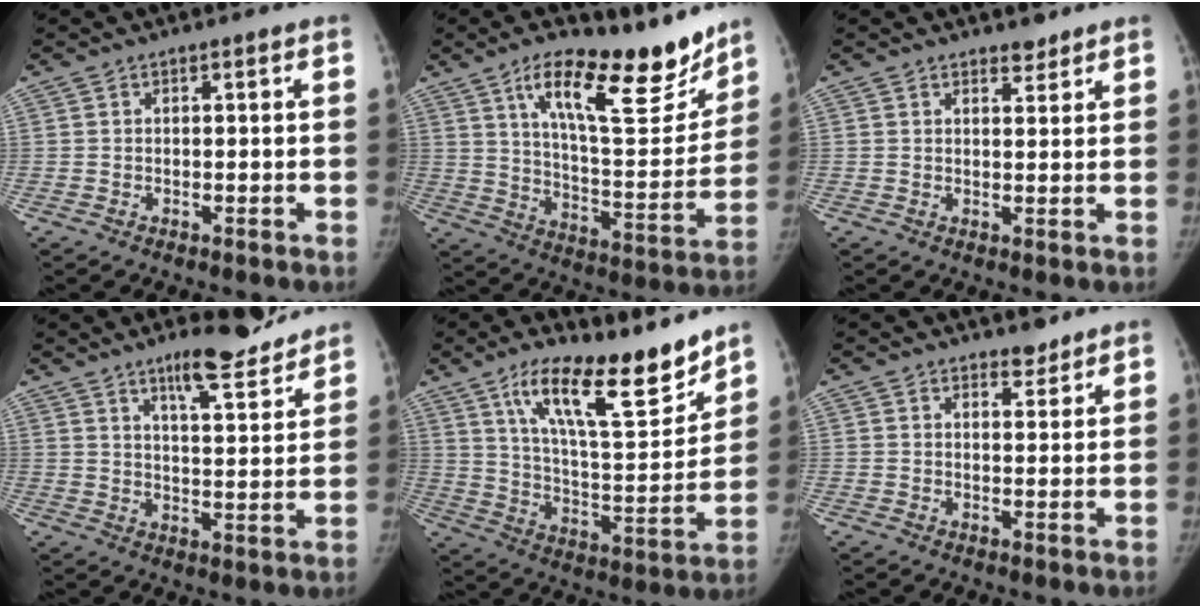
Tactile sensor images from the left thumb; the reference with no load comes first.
{"total": 21.8, "force": [14.8, 7.1, 14.3], "torque": [-0.168, -0.081, 0.238]}
{"total": 2.3, "force": [2.0, 1.0, 0.6], "torque": [0.003, -0.015, 0.027]}
{"total": 11.0, "force": [8.6, 2.4, 6.4], "torque": [-0.075, -0.057, 0.135]}
{"total": 20.2, "force": [14.0, 5.7, 13.4], "torque": [-0.181, -0.082, 0.239]}
{"total": 2.8, "force": [2.4, 1.2, 0.7], "torque": [0.004, -0.019, 0.035]}